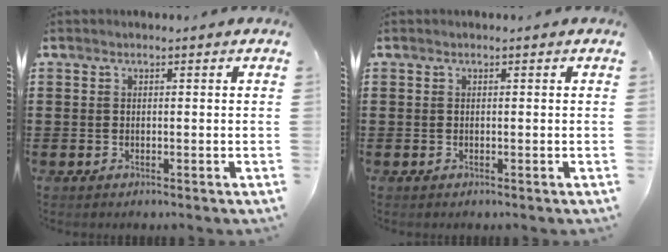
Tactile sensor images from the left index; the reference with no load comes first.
{"total": 0.0}